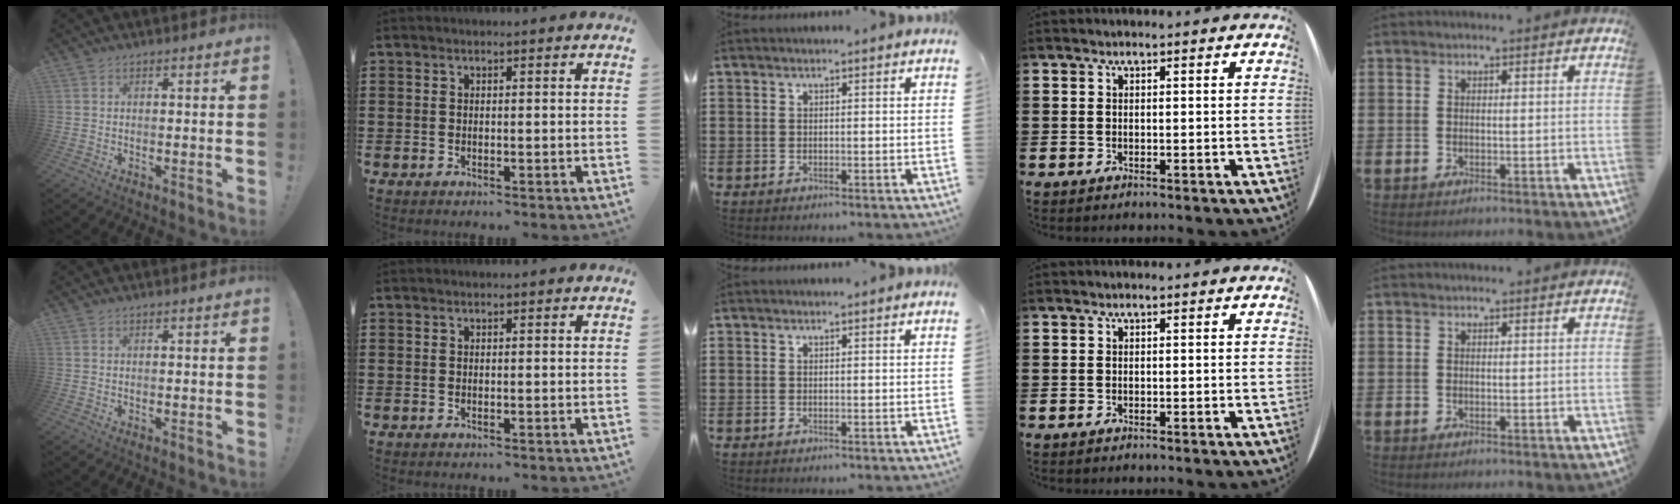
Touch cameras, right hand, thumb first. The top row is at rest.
{}